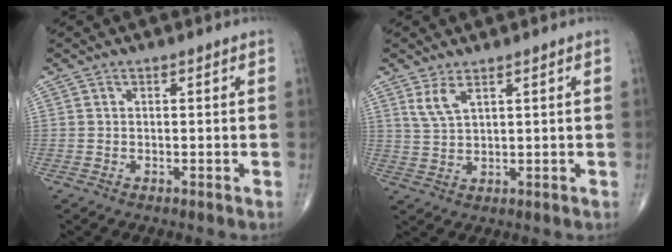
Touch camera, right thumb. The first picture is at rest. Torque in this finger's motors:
{"motor_torque": [-0.31, 0.32, 0.27, 0.19, 0.07]}